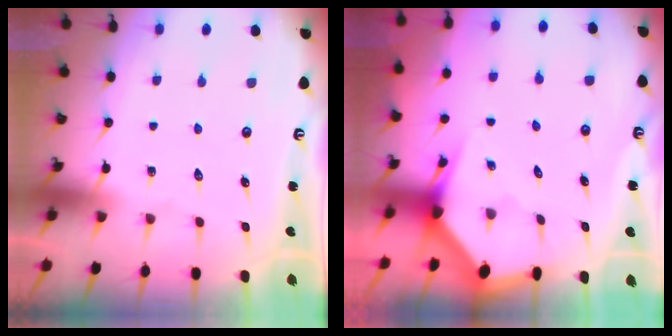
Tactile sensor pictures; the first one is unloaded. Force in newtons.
{"total": 2.7, "press": 2.7, "slide": 0.1}